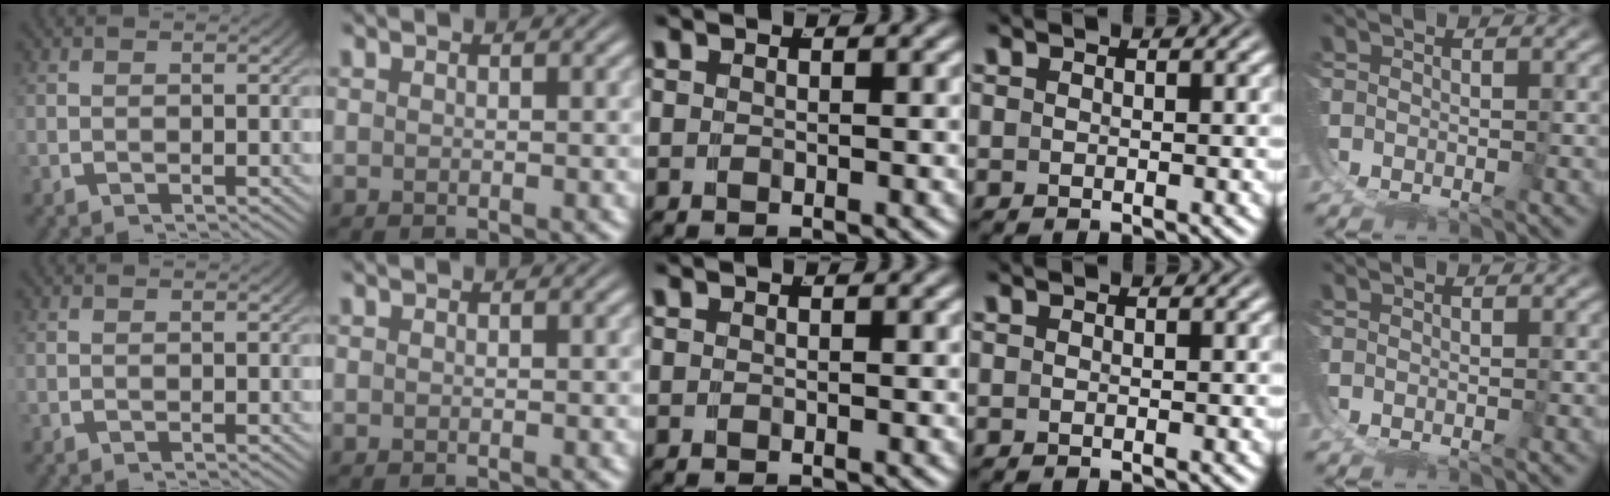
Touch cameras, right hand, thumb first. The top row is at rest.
{}